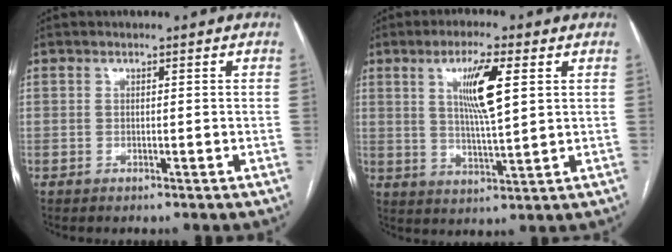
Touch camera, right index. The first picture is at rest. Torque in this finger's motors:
{"motor_torque": [0.89, 0.59, 0.25, 0.11]}